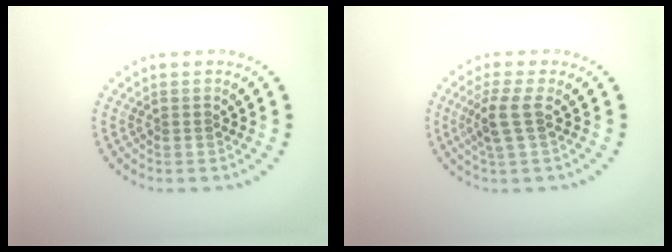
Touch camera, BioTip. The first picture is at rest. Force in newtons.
{"total": 2.6, "press": 2.0, "slide": 1.6}